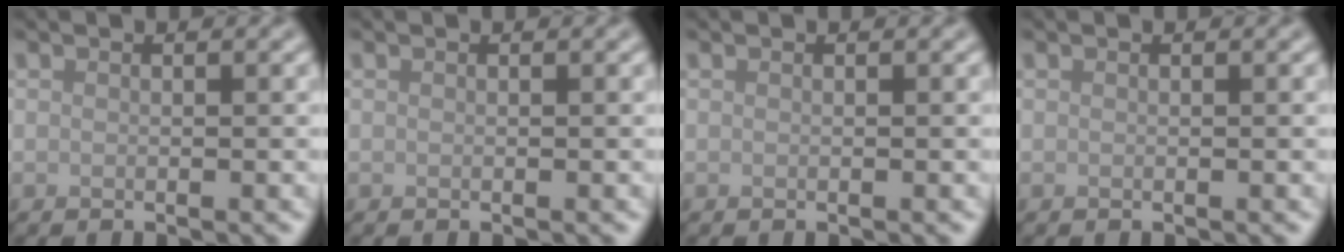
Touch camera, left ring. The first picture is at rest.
{"total": 0.0}
{"total": 0.0}
{"total": 0.0}